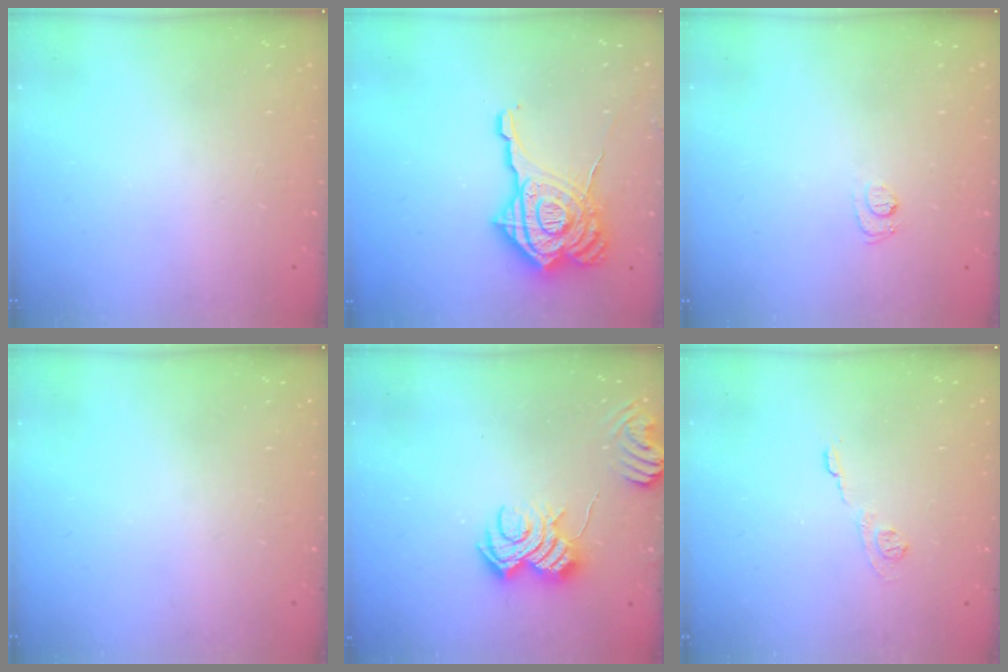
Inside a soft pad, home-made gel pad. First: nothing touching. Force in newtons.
{"total": 23.2, "press": 23.0, "slide": 2.5}
{"total": 5.7, "press": 5.7, "slide": 0.6}
{"total": 0.0}
{"total": 7.2, "press": 7.2, "slide": 0.5}
{"total": 5.8, "press": 5.8, "slide": 0.7}